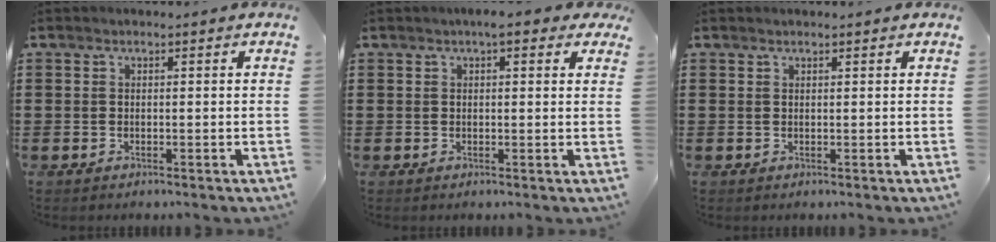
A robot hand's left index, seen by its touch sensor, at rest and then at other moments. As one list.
[{"total": 3.0, "force": [1.8, 0.7, 2.2], "torque": [-0.046, 0.007, 0.032]}, {"total": 0.6, "force": [0.5, 0.0, 0.2], "torque": [-0.005, 0.000, 0.011]}]